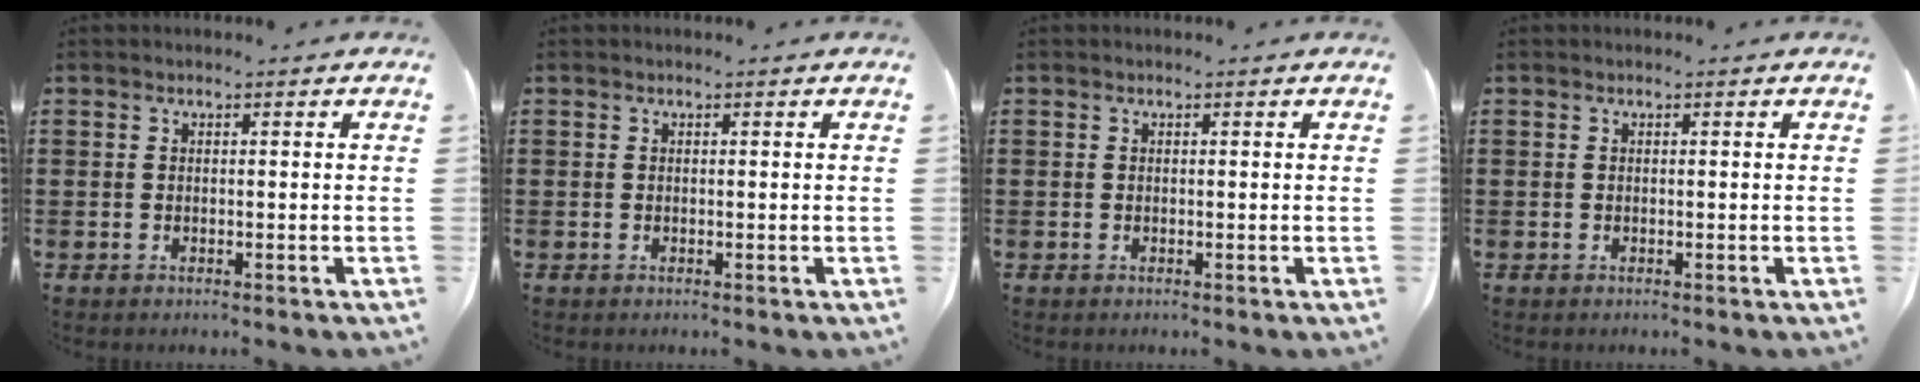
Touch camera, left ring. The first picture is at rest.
{"total": 0.0}
{"total": 0.0}
{"total": 0.0}